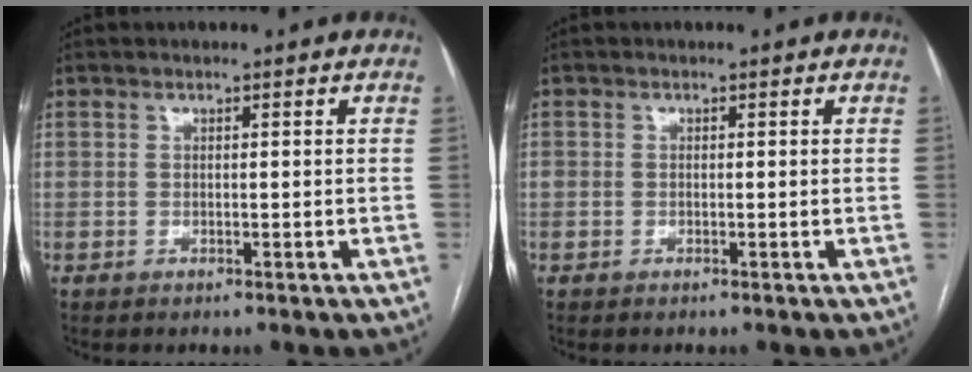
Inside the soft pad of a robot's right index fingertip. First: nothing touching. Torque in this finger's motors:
{"motor_torque": [0.08, 0.03, 0.02, 0.00]}